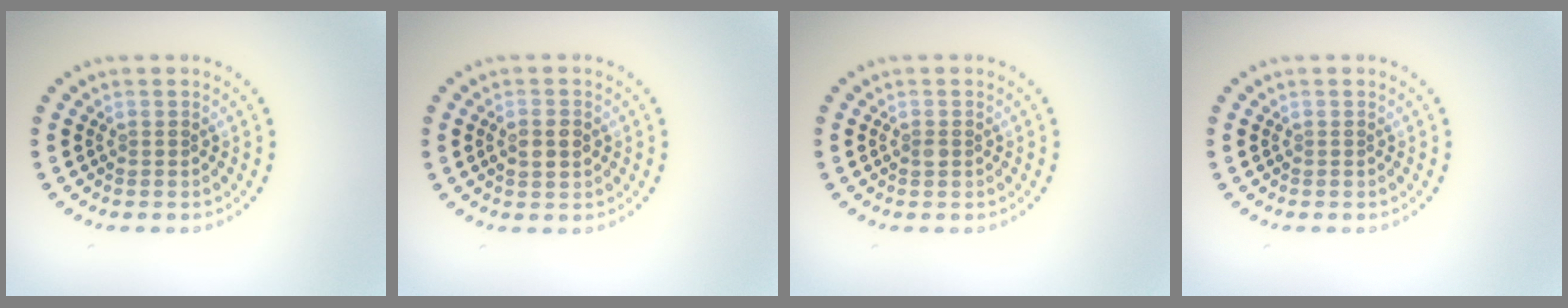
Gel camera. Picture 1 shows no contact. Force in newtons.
{"total": 2.1, "press": 2.1, "slide": 0.2}
{"total": 0.6, "press": 0.6, "slide": 0.1}
{"total": 0.0}